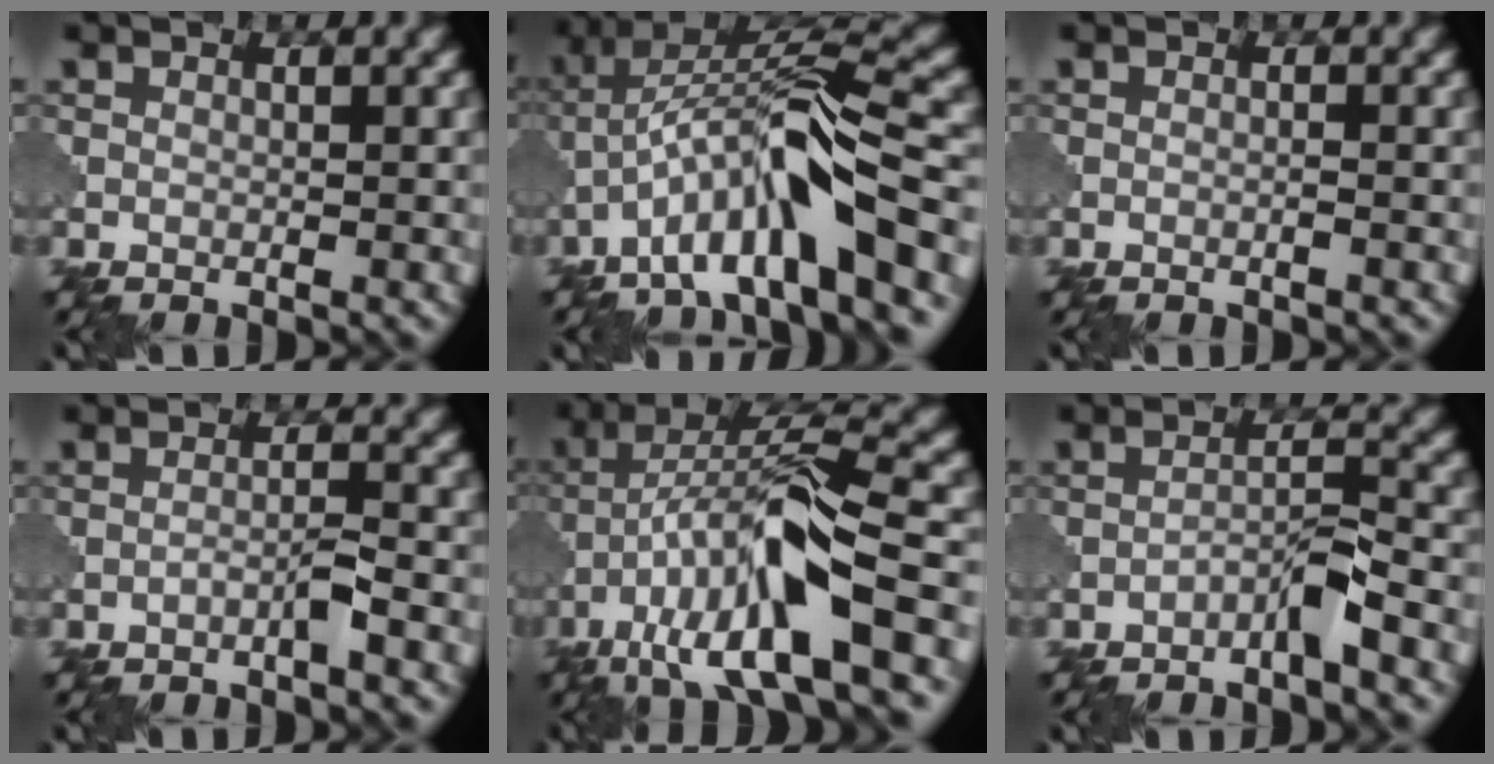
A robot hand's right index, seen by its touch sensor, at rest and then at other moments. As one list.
[{"total": 9.9, "force": [-4.4, 1.9, 8.7], "torque": [-0.150, 0.026, -0.076]}, {"total": 0.6, "force": [-0.3, 0.0, 0.5], "torque": [-0.012, -0.001, -0.011]}, {"total": 1.8, "force": [-1.1, 0.0, 1.4], "torque": [-0.025, 0.008, -0.026]}, {"total": 12.4, "force": [-5.2, 2.7, 10.9], "torque": [-0.204, 0.013, -0.091]}, {"total": 2.9, "force": [-1.9, 0.2, 2.1], "torque": [-0.037, 0.014, -0.039]}]